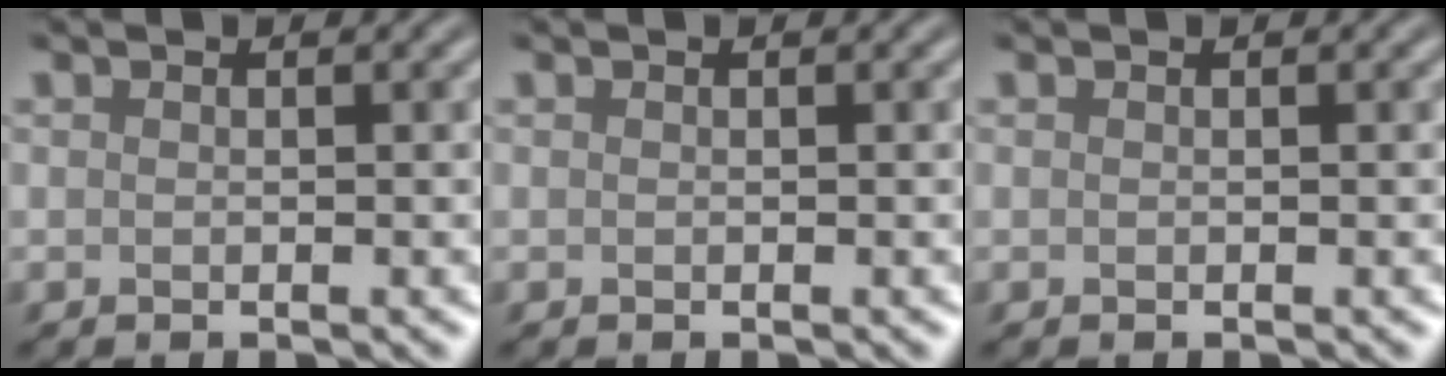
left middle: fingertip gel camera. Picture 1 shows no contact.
{"total": 0.0}
{"total": 0.0}